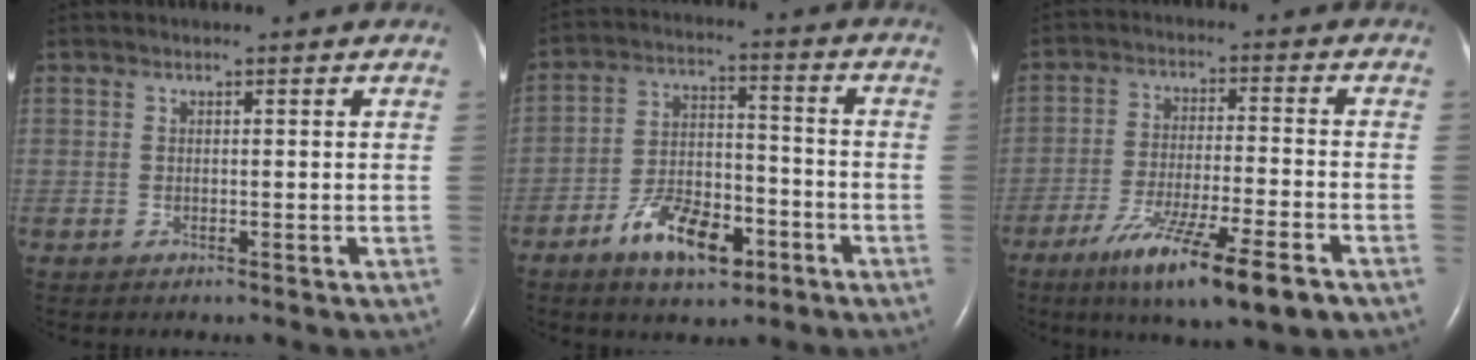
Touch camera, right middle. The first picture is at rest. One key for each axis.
{"total": 10.6, "fx": -6.0, "fy": 4.6, "fz": 7.5, "tx": -0.144, "ty": 0.007, "tz": -0.100}
{"total": 13.7, "fx": -8.5, "fy": 1.0, "fz": 10.8, "tx": -0.184, "ty": -0.036, "tz": -0.140}